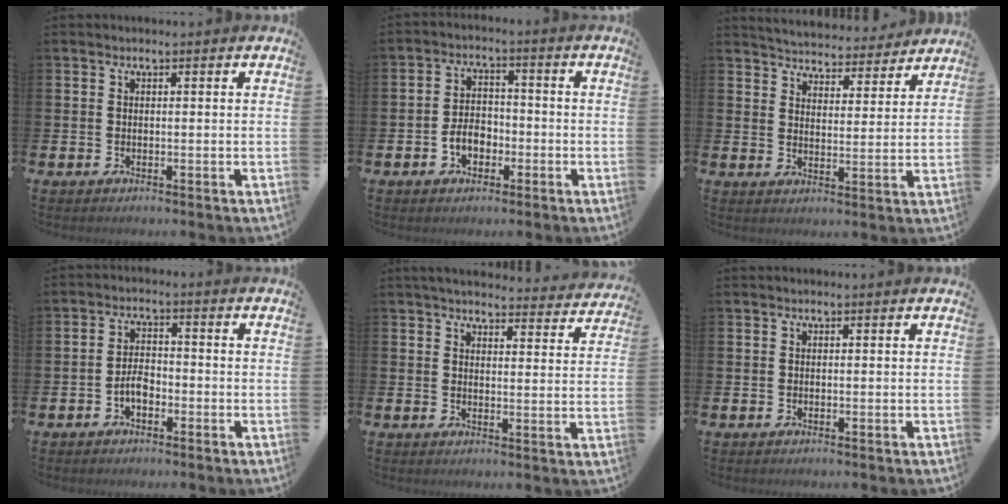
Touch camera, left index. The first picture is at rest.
{"total": 4.1, "force": [-1.7, 2.8, 2.4], "torque": [-0.034, 0.002, -0.036]}
{"total": 4.5, "force": [4.4, 0.7, -0.3], "torque": [-0.012, -0.040, 0.075]}
{"total": 2.9, "force": [-1.3, 1.7, 2.0], "torque": [-0.033, 0.005, -0.027]}
{"total": 4.4, "force": [4.3, 0.6, 0.8], "torque": [-0.018, -0.029, 0.073]}
{"total": 0.0}